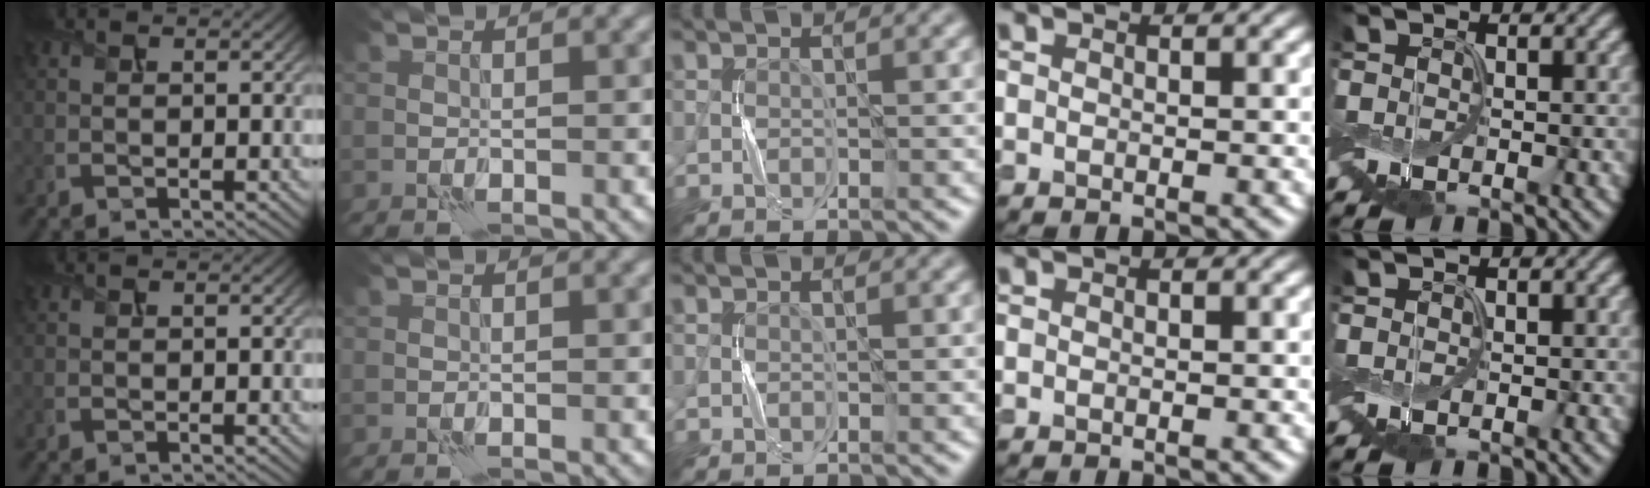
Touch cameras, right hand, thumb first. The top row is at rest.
{}